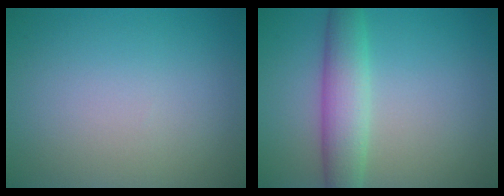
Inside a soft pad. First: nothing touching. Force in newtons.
{"total": 4.5, "press": 4.5, "slide": 0.1}